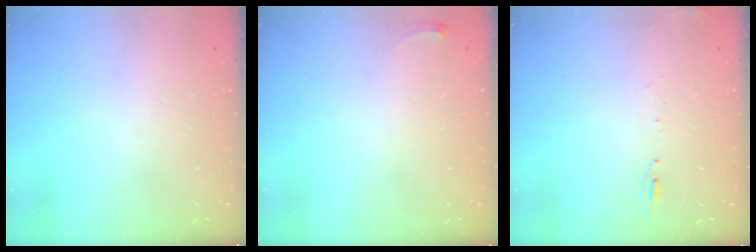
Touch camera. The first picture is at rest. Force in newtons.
{"total": 2.8, "press": 2.8, "slide": 0.4}
{"total": 5.6, "press": 5.3, "slide": 1.7}